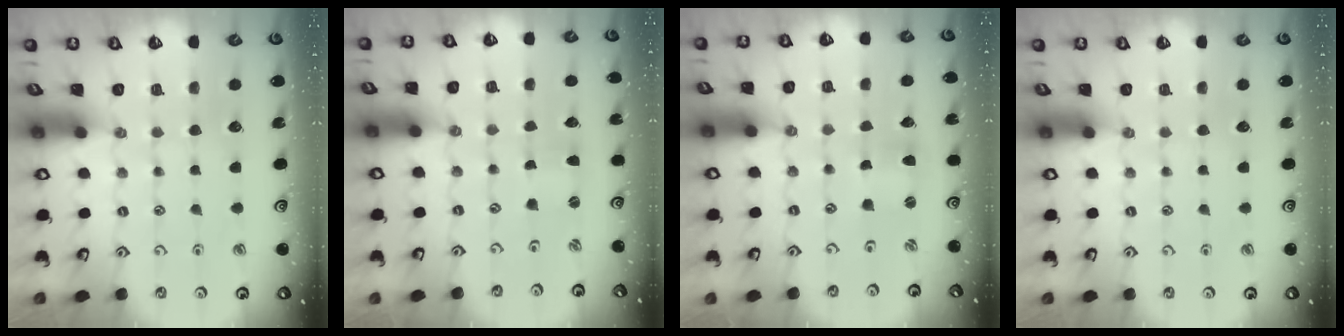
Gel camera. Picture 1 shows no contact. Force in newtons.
{"total": 0.0}
{"total": 0.5, "press": 0.5, "slide": 0.2}
{"total": 0.0}